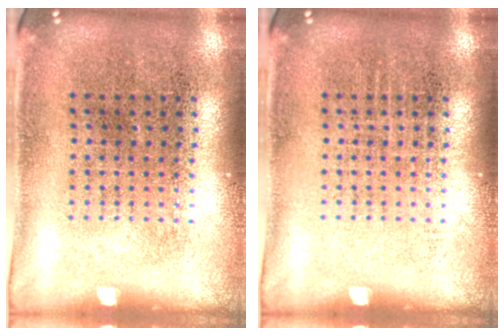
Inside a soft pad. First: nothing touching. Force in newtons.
{"total": 0.0}